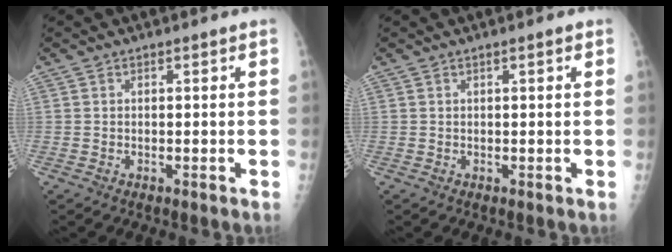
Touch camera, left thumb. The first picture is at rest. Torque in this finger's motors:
{"motor_torque": [-0.21, -0.06, -0.01, 0.11, 0.00]}